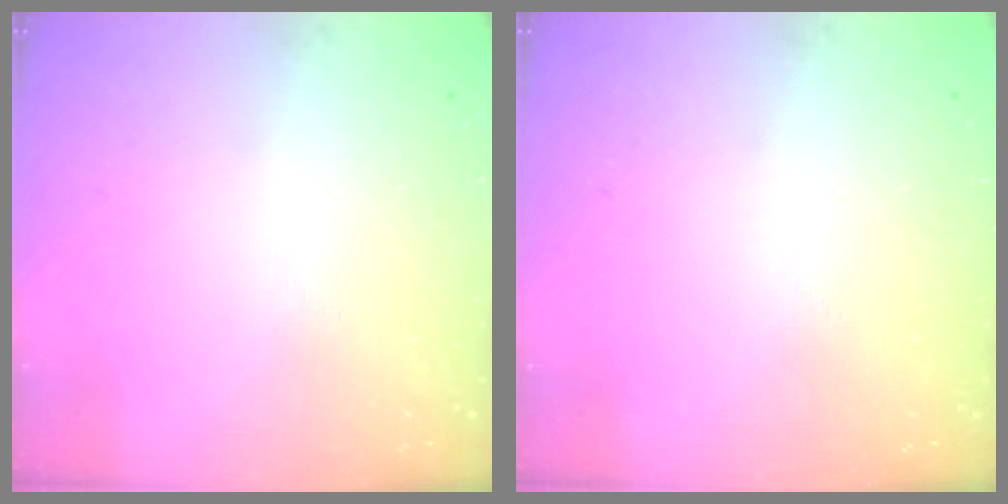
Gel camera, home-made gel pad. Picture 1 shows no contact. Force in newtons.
{"total": 0.0}